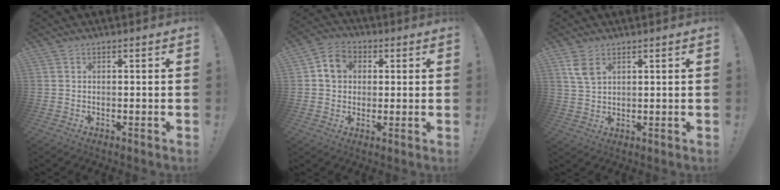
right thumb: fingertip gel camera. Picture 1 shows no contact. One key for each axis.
{"total": 7.5, "fx": 2.1, "fy": 6.5, "fz": 3.3, "tx": -0.046, "ty": 0.002, "tz": 0.041}
{"total": 5.5, "fx": 3.0, "fy": 3.0, "fz": 3.5, "tx": -0.057, "ty": -0.013, "tz": 0.057}